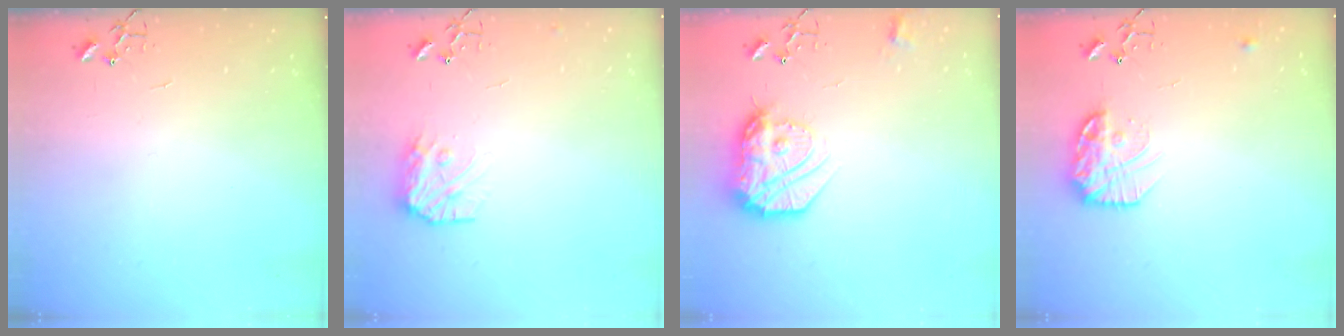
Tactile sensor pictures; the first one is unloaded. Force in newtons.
{"total": 10.4, "press": 10.4, "slide": 0.6}
{"total": 18.7, "press": 18.6, "slide": 1.6}
{"total": 15.5, "press": 15.5, "slide": 1.1}